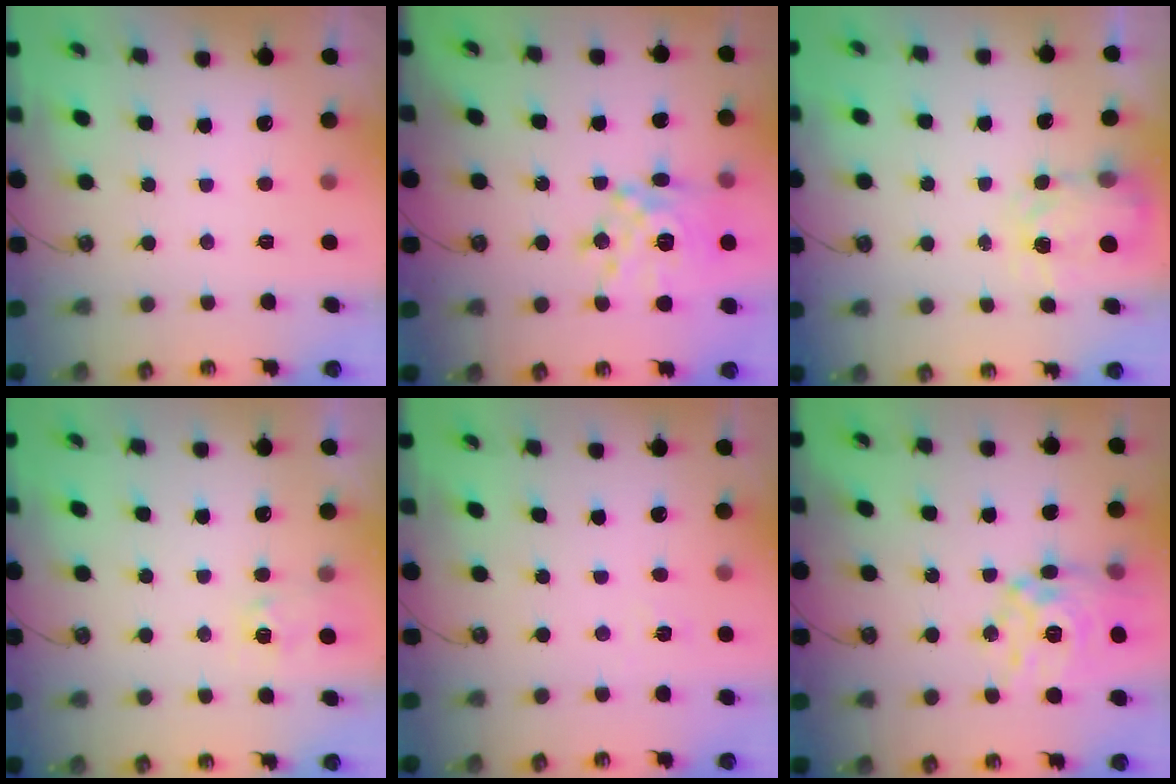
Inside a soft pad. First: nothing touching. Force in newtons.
{"total": 14.8, "press": 14.8, "slide": 1.4}
{"total": 3.9, "press": 3.9, "slide": 0.7}
{"total": 3.9, "press": 3.9, "slide": 0.5}
{"total": 2.6, "press": 2.6, "slide": 0.2}
{"total": 15.3, "press": 15.3, "slide": 1.4}